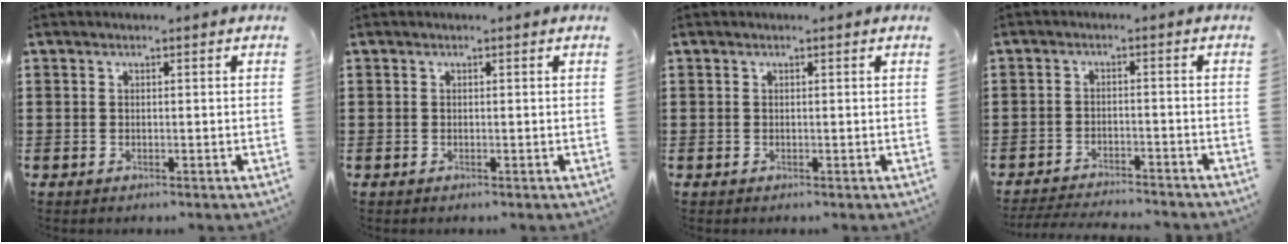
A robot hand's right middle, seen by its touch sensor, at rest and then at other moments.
{"total": 0.0}
{"total": 0.0}
{"total": 3.4, "force": [-3.3, 0.1, 0.4], "torque": [-0.009, 0.001, -0.069]}